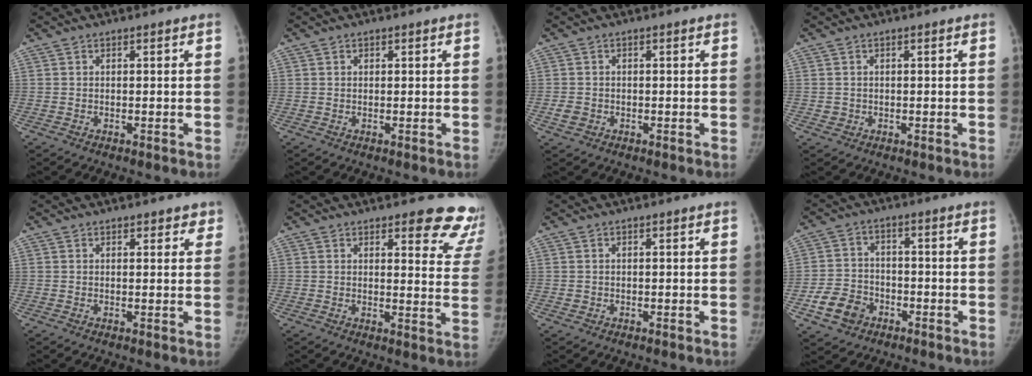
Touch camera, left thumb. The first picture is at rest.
{"total": 0.5, "force": [0.1, 0.4, 0.2], "torque": [0.001, 0.001, 0.002]}
{"total": 2.3, "force": [-0.8, 1.9, 0.9], "torque": [-0.011, 0.006, -0.012]}
{"total": 1.3, "force": [-0.3, 1.2, 0.2], "torque": [0.001, 0.004, -0.002]}
{"total": 2.5, "force": [1.8, 1.4, 1.0], "torque": [0.017, -0.007, 0.017]}
{"total": 11.9, "force": [10.3, 3.9, 4.5], "torque": [0.000, -0.080, 0.091]}
{"total": 0.7, "force": [-0.2, 0.7, 0.1], "torque": [0.002, 0.003, -0.003]}
{"total": 7.7, "force": [-3.8, 6.0, 3.1], "torque": [-0.043, 0.023, -0.066]}